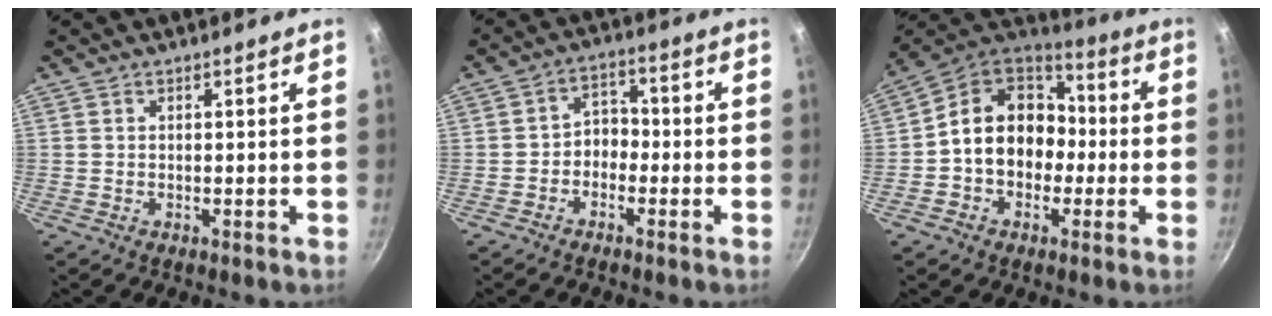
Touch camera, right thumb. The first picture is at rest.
{"total": 4.5, "force": [-1.8, 3.4, 2.3], "torque": [-0.009, 0.032, -0.038]}
{"total": 14.7, "force": [-1.3, 11.9, 8.5], "torque": [-0.095, 0.048, -0.038]}